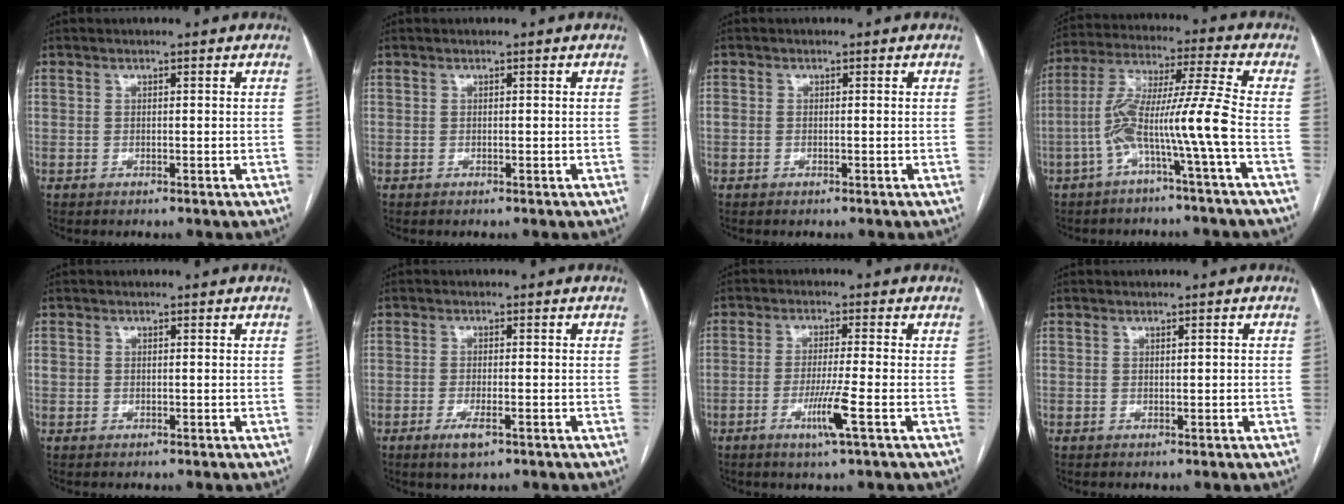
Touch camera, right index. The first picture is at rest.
{"total": 0.0}
{"total": 0.7, "force": [-0.1, 0.5, 0.5], "torque": [-0.010, 0.005, 0.000]}
{"total": 11.1, "force": [-3.9, -1.6, 10.3], "torque": [-0.206, 0.024, -0.076]}
{"total": 0.9, "force": [0.1, 0.8, 0.4], "torque": [-0.008, 0.011, 0.006]}
{"total": 3.6, "force": [-2.0, 0.8, 2.9], "torque": [-0.057, -0.005, -0.032]}
{"total": 5.8, "force": [-2.3, -0.9, 5.2], "torque": [-0.100, -0.015, -0.045]}
{"total": 0.6, "force": [0.0, 0.0, 0.6], "torque": [-0.012, 0.000, 0.002]}